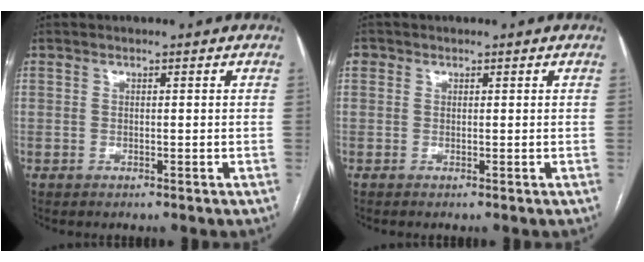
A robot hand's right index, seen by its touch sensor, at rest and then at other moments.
{"total": 1.1, "force": [0.3, 1.0, 0.2], "torque": [0.003, 0.004, 0.002]}